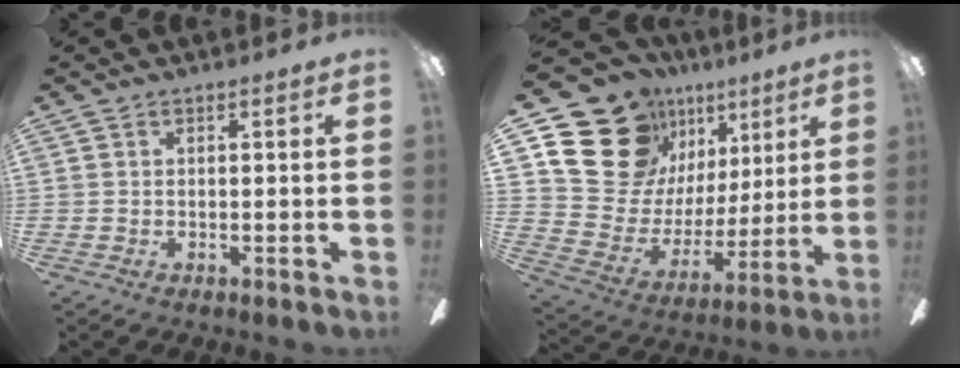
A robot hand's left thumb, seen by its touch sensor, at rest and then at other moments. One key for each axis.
{"total": 21.0, "fx": 13.1, "fy": 14.5, "fz": 7.5, "tx": -0.134, "ty": -0.077, "tz": 0.264}